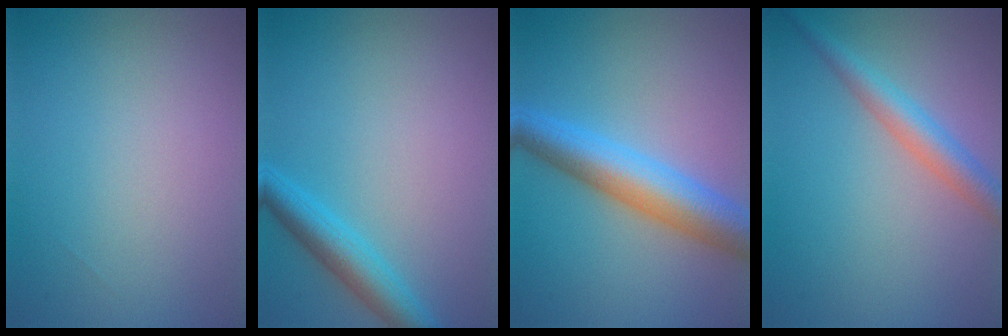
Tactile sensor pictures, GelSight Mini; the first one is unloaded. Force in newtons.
{"total": 3.4, "press": 3.4, "slide": 0.1}
{"total": 6.5, "press": 6.5, "slide": 0.0}
{"total": 3.3, "press": 3.3, "slide": 0.1}